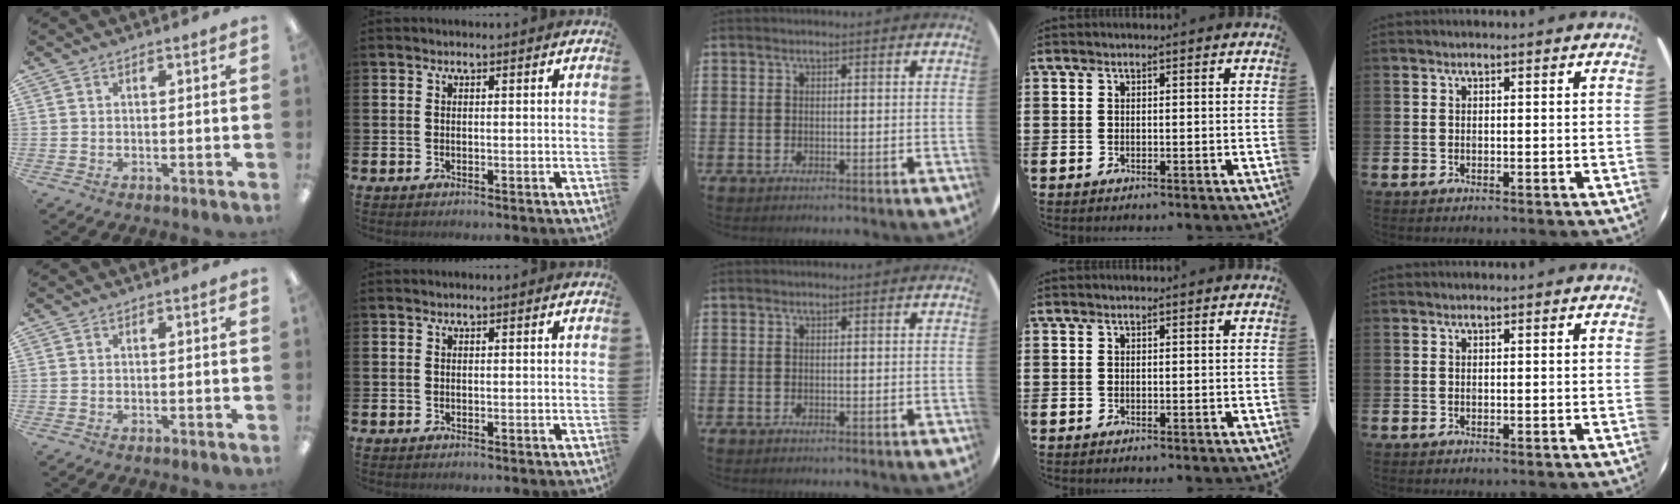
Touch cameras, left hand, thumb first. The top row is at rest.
{}